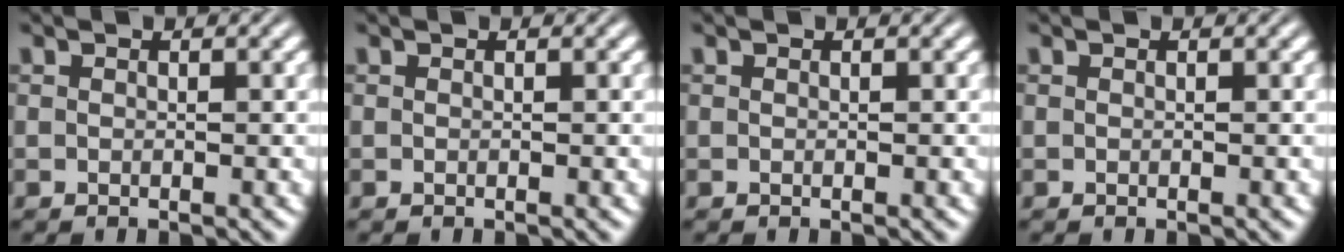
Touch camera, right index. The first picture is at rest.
{"total": 0.0}
{"total": 0.0}
{"total": 0.0}